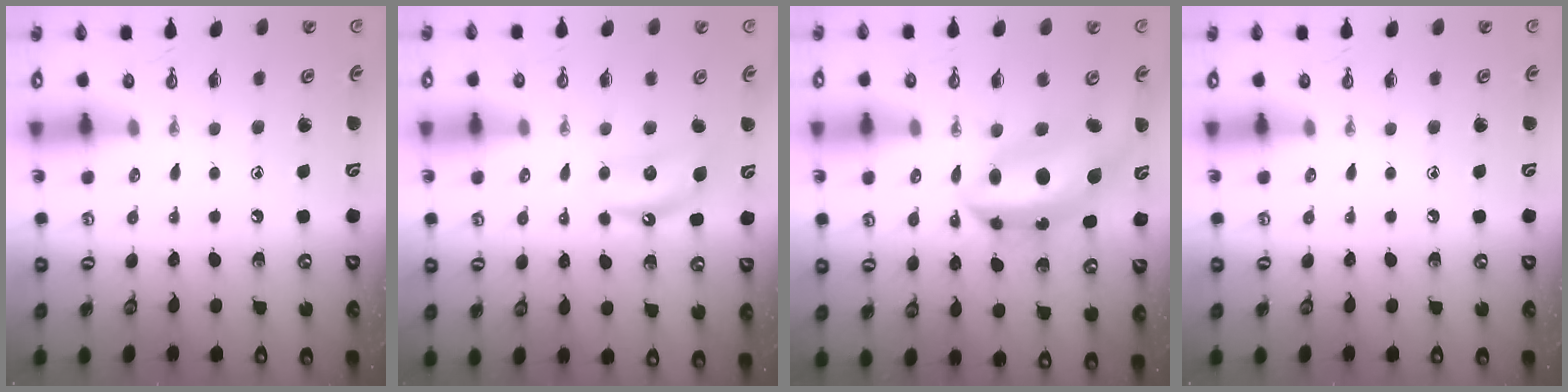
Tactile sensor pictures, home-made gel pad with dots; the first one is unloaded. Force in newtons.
{"total": 6.0, "press": 6.0, "slide": 0.6}
{"total": 11.9, "press": 11.9, "slide": 1.1}
{"total": 0.0}